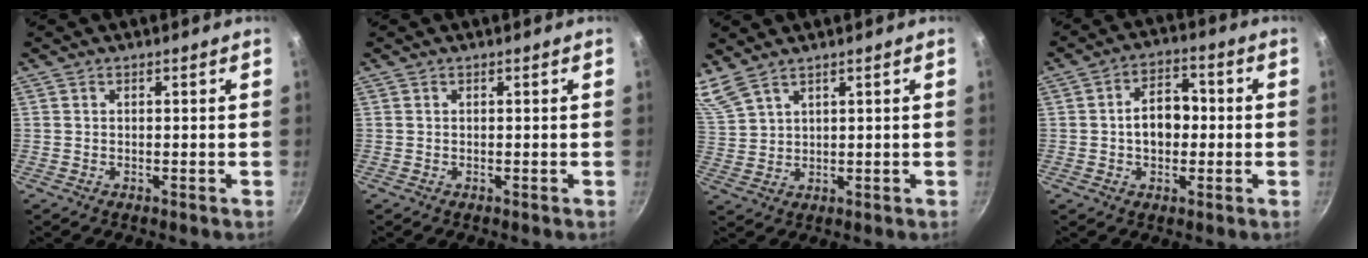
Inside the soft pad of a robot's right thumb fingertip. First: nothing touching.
{"total": 0.0}
{"total": 7.1, "force": [5.9, 2.3, 3.1], "torque": [-0.068, -0.012, 0.131]}
{"total": 8.3, "force": [-0.3, 5.8, 5.9], "torque": [-0.056, 0.021, -0.012]}